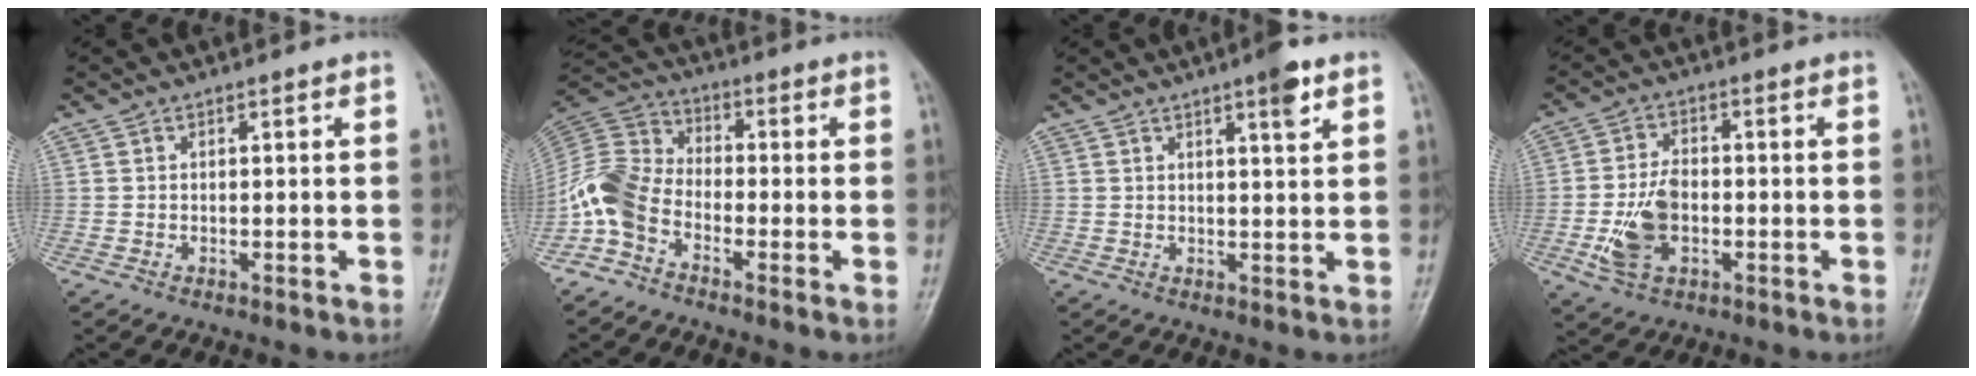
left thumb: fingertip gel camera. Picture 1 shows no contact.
{"total": 9.4, "force": [-4.4, 5.8, 5.9], "torque": [-0.127, 0.044, -0.107]}
{"total": 4.2, "force": [2.5, 0.7, 3.3], "torque": [-0.044, -0.012, 0.035]}
{"total": 8.5, "force": [-1.9, 5.3, 6.4], "torque": [-0.125, 0.008, -0.034]}